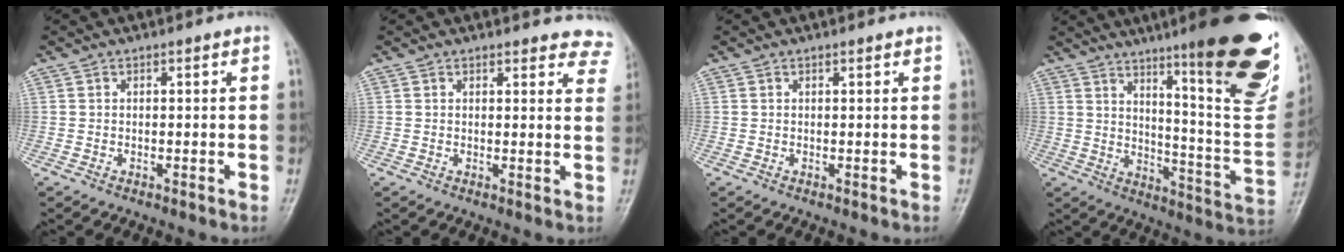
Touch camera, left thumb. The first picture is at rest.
{"total": 8.6, "force": [8.1, 2.7, 1.0], "torque": [0.043, -0.036, 0.057]}
{"total": 0.8, "force": [0.7, 0.0, 0.4], "torque": [-0.008, -0.001, 0.010]}
{"total": 26.9, "force": [14.8, 4.5, 22.0], "torque": [-0.255, -0.069, 0.219]}